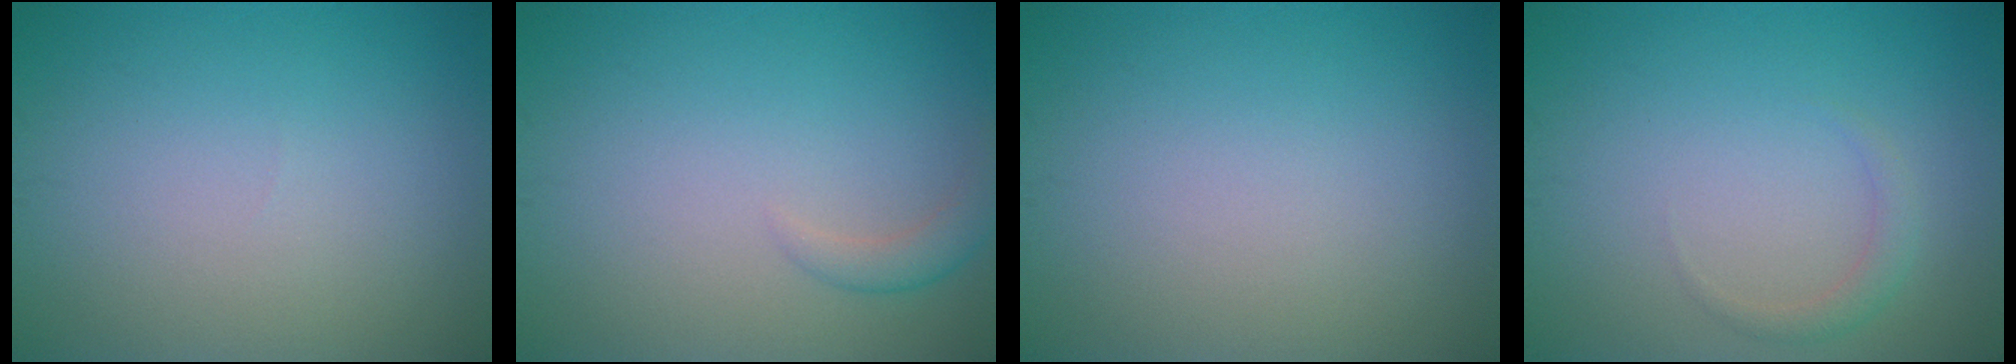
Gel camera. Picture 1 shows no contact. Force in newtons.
{"total": 1.5, "press": 1.5, "slide": 0.1}
{"total": 0.0}
{"total": 1.2, "press": 1.2, "slide": 0.0}